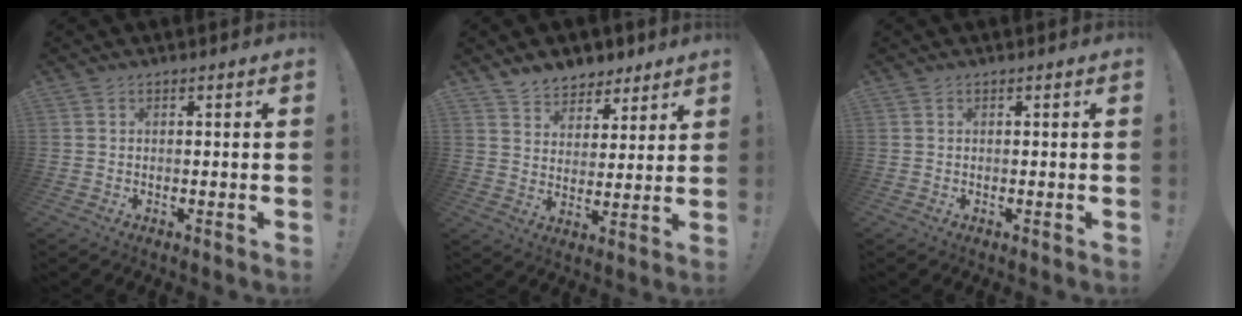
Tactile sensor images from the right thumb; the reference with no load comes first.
{"total": 7.8, "force": [6.2, 4.6, 0.9], "torque": [-0.020, -0.050, 0.123]}
{"total": 0.0}